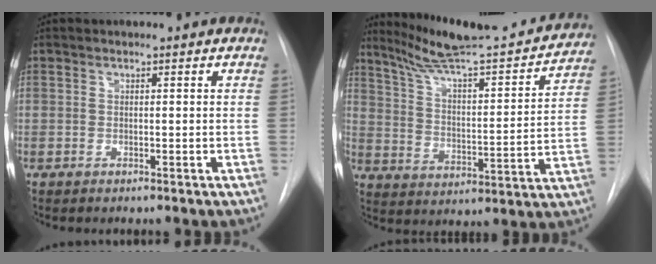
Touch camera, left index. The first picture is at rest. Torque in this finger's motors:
{"motor_torque": [0.23, -0.31, 0.09, 0.06]}